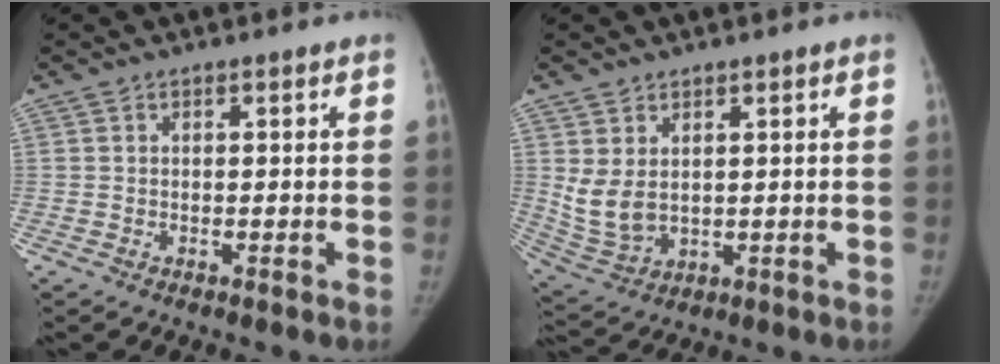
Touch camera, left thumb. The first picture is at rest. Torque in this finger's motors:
{"motor_torque": [0.07, 0.09, 0.56, -0.56, 0.08]}